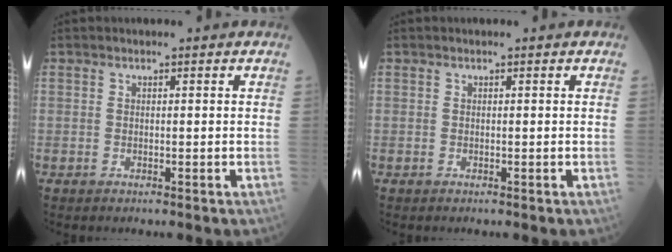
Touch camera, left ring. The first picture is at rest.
{"total": 0.0}